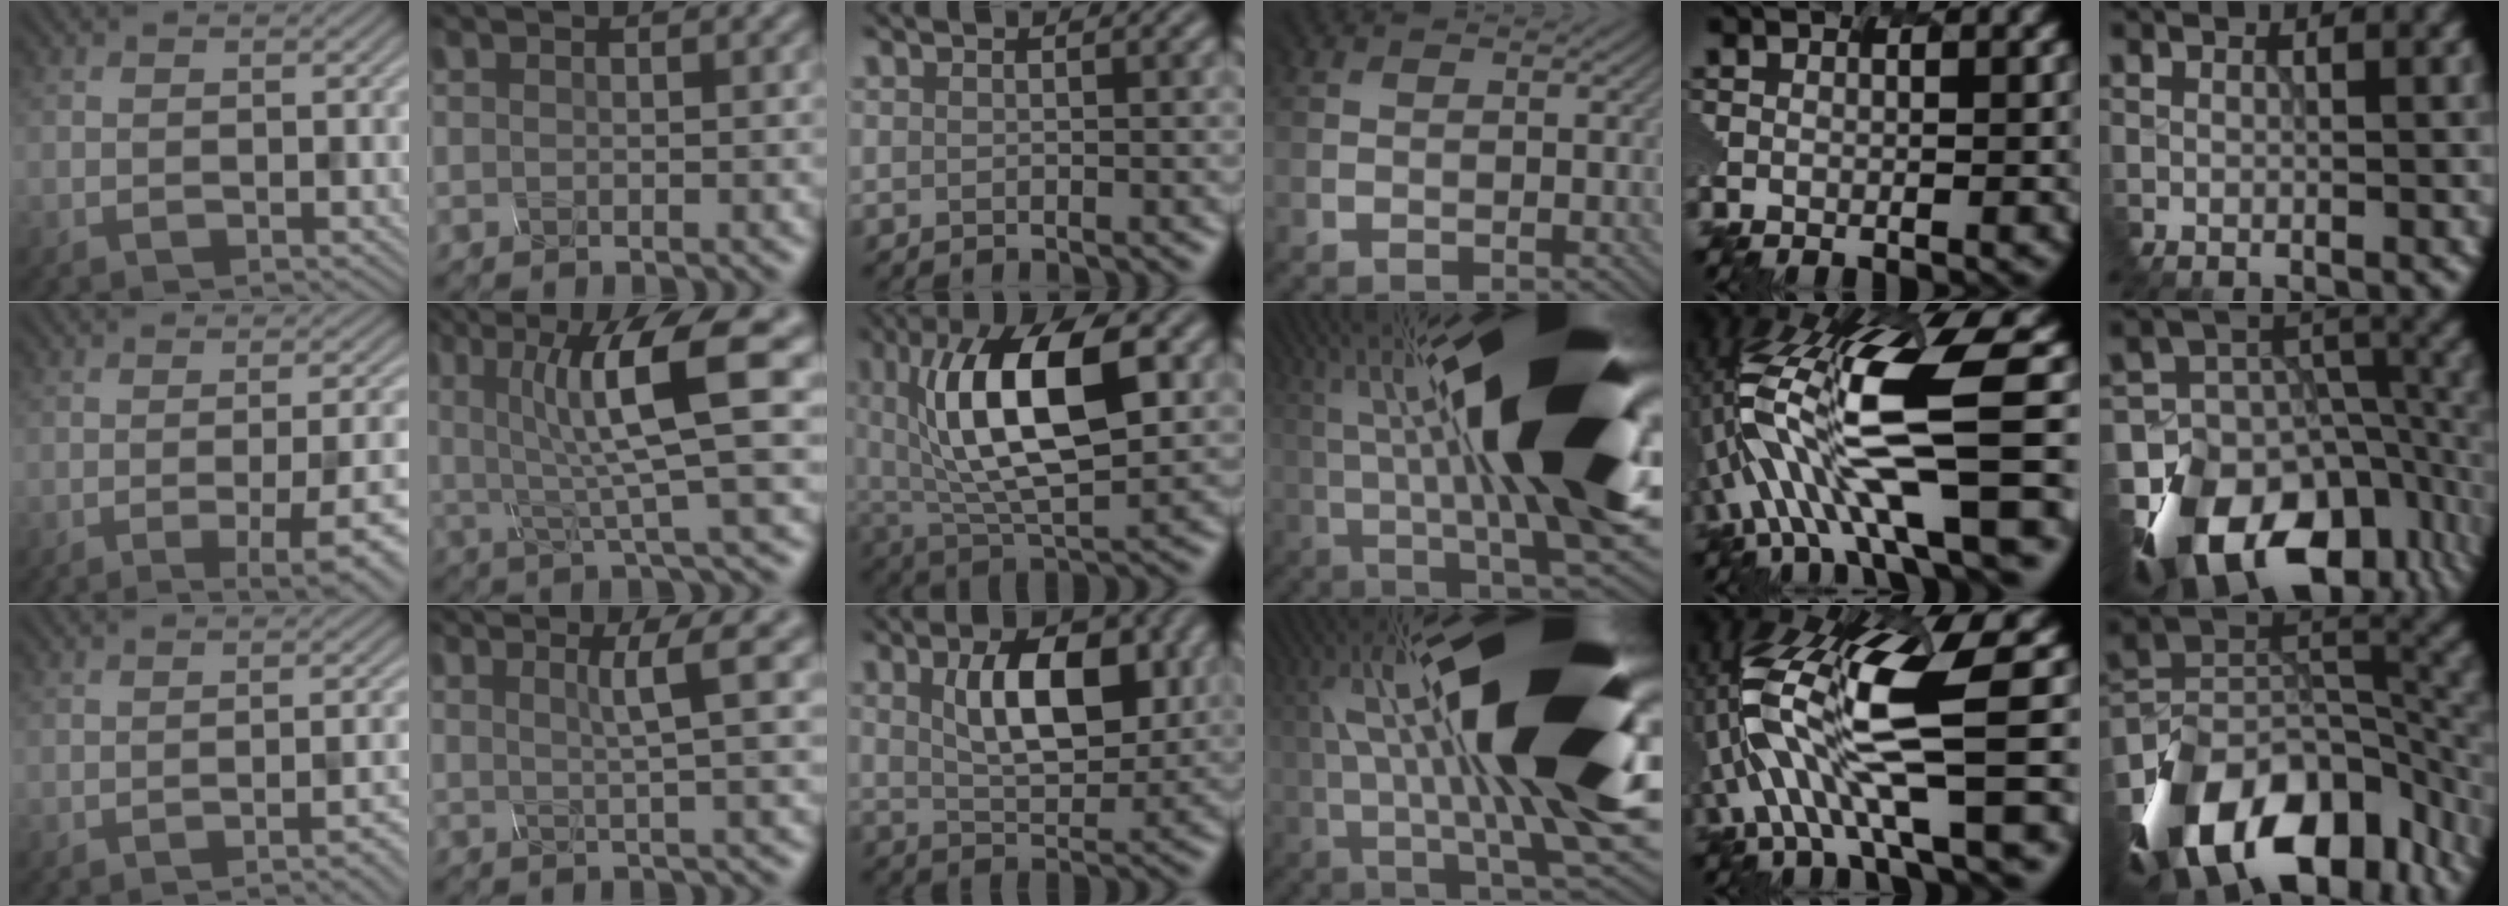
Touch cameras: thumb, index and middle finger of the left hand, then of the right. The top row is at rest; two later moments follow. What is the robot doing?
{"motion": "disassemble", "object": "hinged tin"}